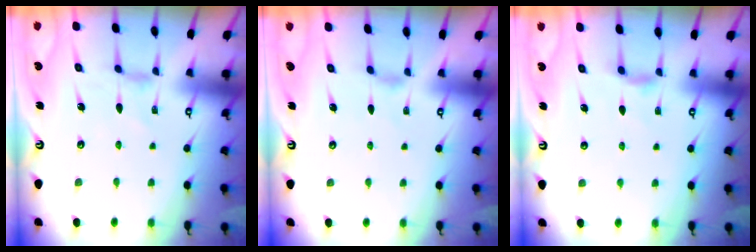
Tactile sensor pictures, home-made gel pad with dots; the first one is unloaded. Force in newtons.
{"total": 0.0}
{"total": 5.7, "press": 5.7, "slide": 0.6}